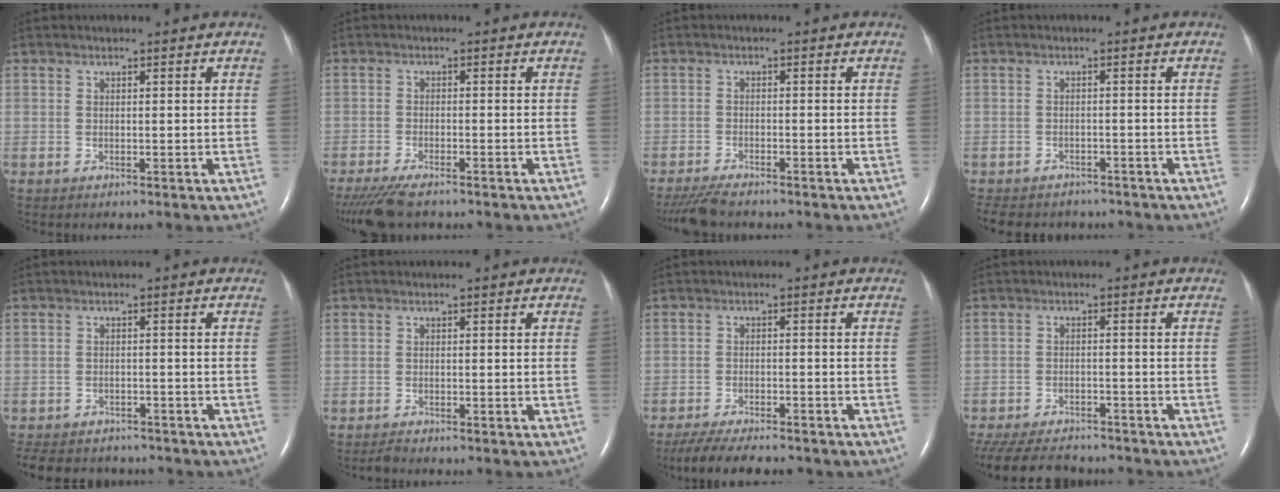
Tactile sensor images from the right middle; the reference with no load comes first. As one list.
[{"total": 7.4, "force": [-6.0, 1.7, 4.0], "torque": [-0.070, -0.016, -0.101]}, {"total": 5.3, "force": [-4.6, 0.8, 2.5], "torque": [-0.047, -0.016, -0.079]}, {"total": 10.1, "force": [-8.6, 4.3, 2.9], "torque": [-0.064, -0.004, -0.110]}, {"total": 11.4, "force": [-9.9, 4.5, 3.5], "torque": [-0.079, -0.003, -0.128]}, {"total": 1.1, "force": [-1.0, 0.1, 0.3], "torque": [-0.015, -0.005, -0.018]}, {"total": 10.4, "force": [-8.9, 2.0, 5.0], "torque": [-0.081, -0.017, -0.132]}, {"total": 15.5, "force": [-13.3, 5.1, 6.1], "torque": [-0.165, -0.024, -0.189]}]